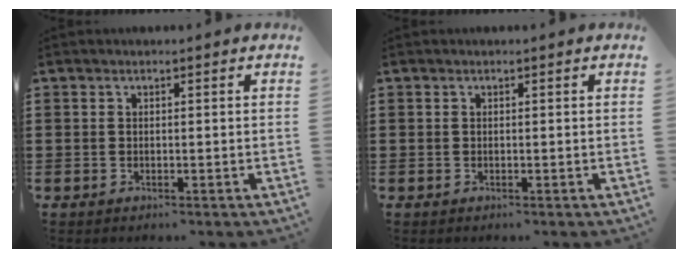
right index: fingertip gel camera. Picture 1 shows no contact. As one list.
[{"total": 0.0}]